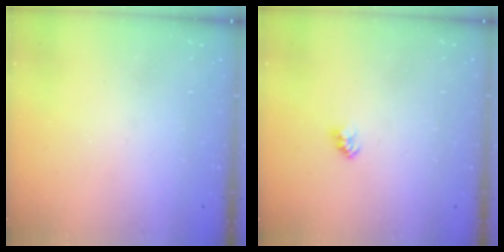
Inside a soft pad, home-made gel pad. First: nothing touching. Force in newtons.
{"total": 2.4, "press": 2.4, "slide": 0.2}